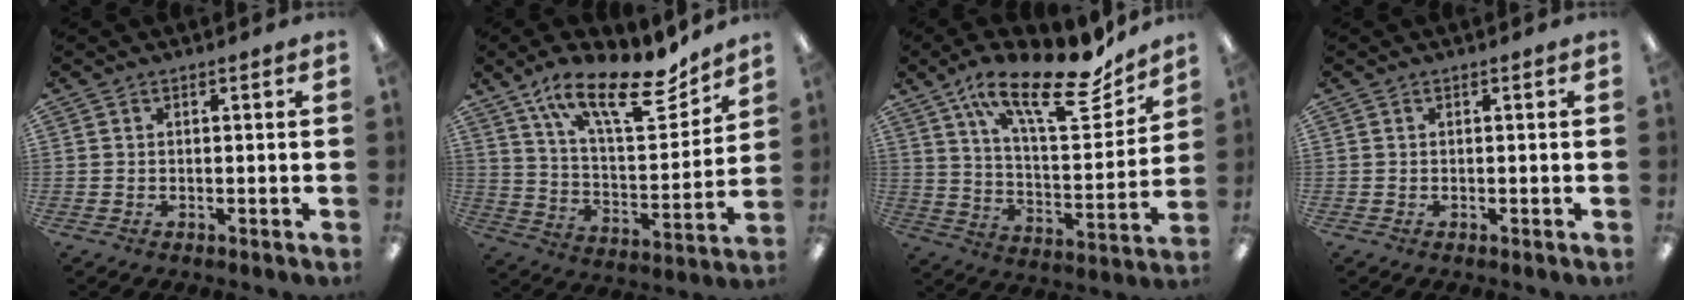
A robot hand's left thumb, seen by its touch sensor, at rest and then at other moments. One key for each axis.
{"total": 20.4, "fx": 14.4, "fy": 6.8, "fz": 12.8, "tx": -0.201, "ty": -0.091, "tz": 0.241}
{"total": 22.8, "fx": 15.9, "fy": 7.3, "fz": 14.6, "tx": -0.223, "ty": -0.097, "tz": 0.264}
{"total": 0.0}